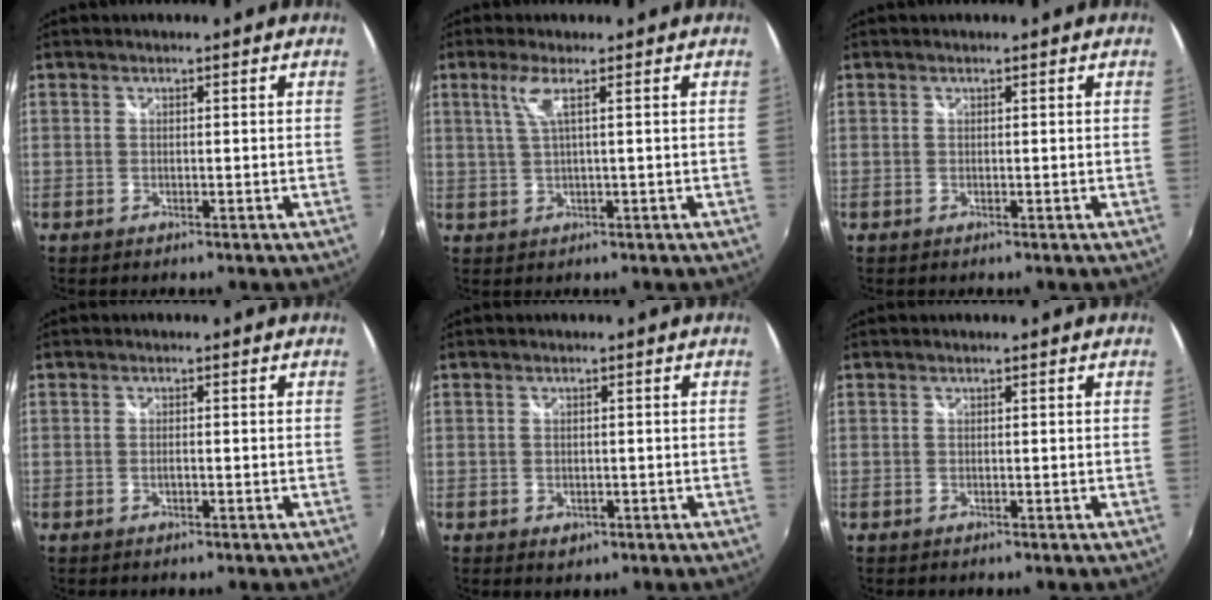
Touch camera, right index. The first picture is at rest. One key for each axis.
{"total": 3.4, "fx": 1.2, "fy": -0.5, "fz": 3.1, "tx": -0.058, "ty": 0.002, "tz": 0.028}
{"total": 0.0}
{"total": 1.0, "fx": -0.4, "fy": 0.3, "fz": 0.9, "tx": -0.020, "ty": 0.000, "tz": -0.008}
{"total": 2.2, "fx": -0.5, "fy": 1.7, "fz": 1.3, "tx": -0.023, "ty": -0.004, "tz": -0.007}
{"total": 0.0}